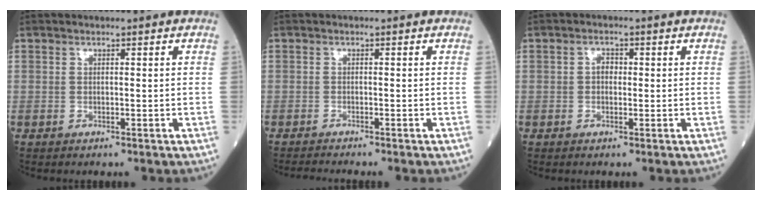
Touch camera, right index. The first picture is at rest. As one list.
[{"total": 2.4, "force": [-2.2, -0.8, 0.6], "torque": [-0.015, -0.008, -0.037]}, {"total": 1.6, "force": [0.0, 1.1, 1.1], "torque": [-0.019, 0.005, -0.002]}]